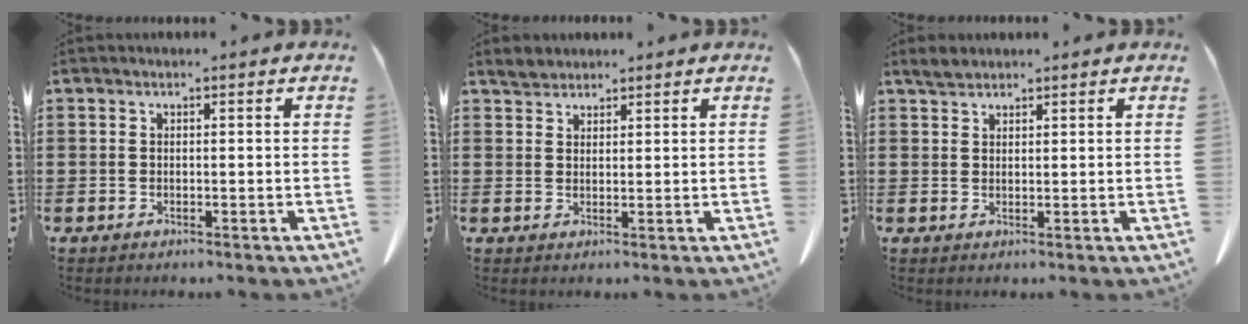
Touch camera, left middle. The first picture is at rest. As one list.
[{"total": 2.2, "force": [2.0, 0.7, 0.4], "torque": [-0.013, 0.005, 0.040]}, {"total": 2.0, "force": [1.8, 0.6, 0.7], "torque": [-0.018, 0.005, 0.035]}]